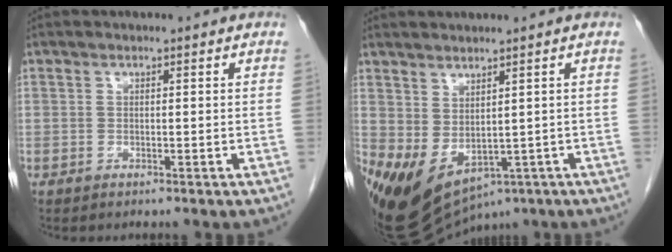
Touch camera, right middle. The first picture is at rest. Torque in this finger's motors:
{"motor_torque": [0.70, -0.72, 1.06, 0.21]}